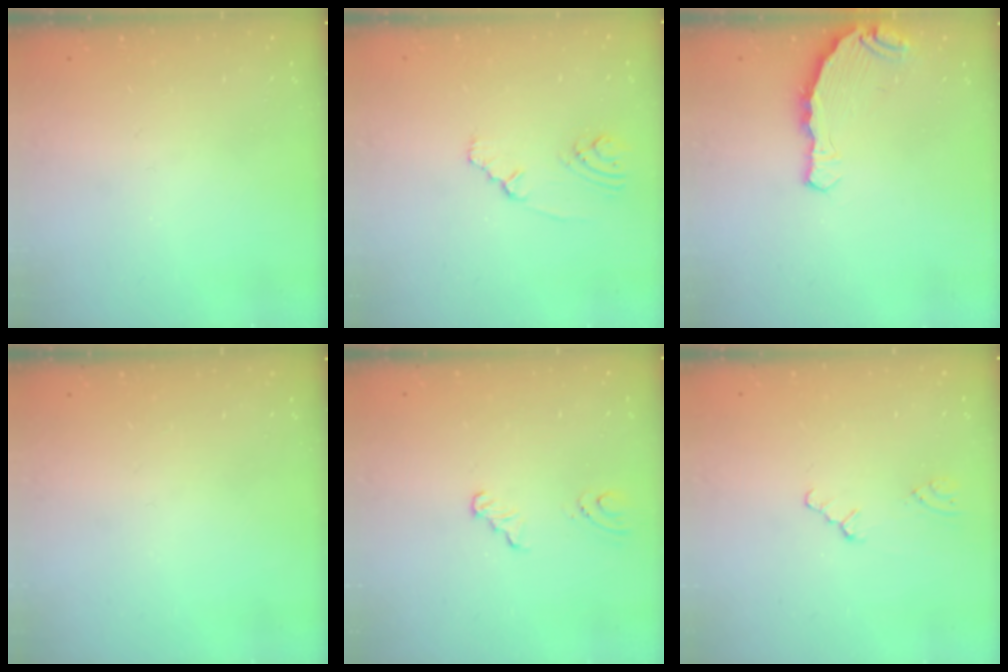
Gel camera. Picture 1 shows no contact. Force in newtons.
{"total": 2.3, "press": 2.3, "slide": 0.4}
{"total": 7.5, "press": 6.3, "slide": 4.0}
{"total": 0.0}
{"total": 3.1, "press": 2.8, "slide": 1.4}
{"total": 0.0}